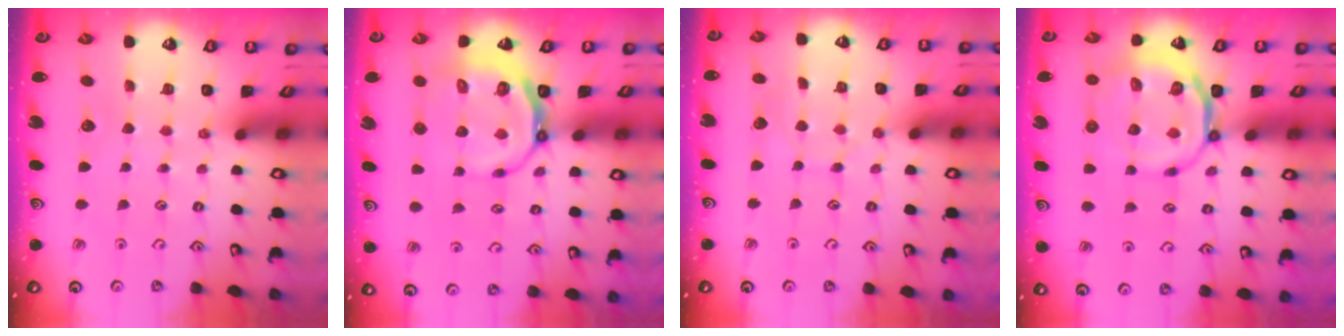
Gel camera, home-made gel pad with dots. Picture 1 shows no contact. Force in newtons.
{"total": 9.6, "press": 9.0, "slide": 3.3}
{"total": 3.8, "press": 3.8, "slide": 0.3}
{"total": 11.2, "press": 10.9, "slide": 2.3}